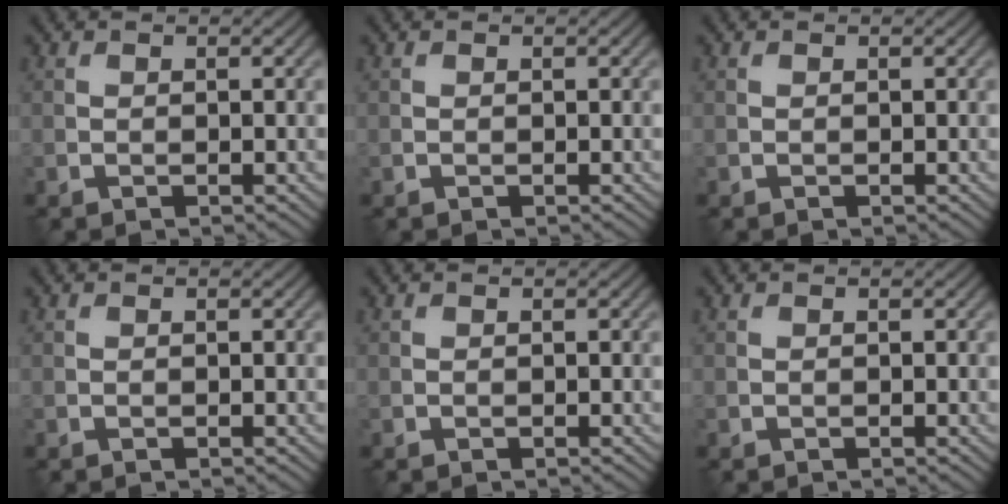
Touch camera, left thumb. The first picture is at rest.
{"total": 0.0}
{"total": 0.0}
{"total": 0.0}
{"total": 0.0}
{"total": 0.0}